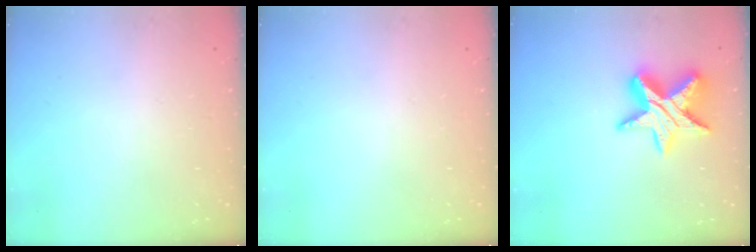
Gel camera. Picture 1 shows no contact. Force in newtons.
{"total": 0.0}
{"total": 14.6, "press": 14.5, "slide": 0.9}